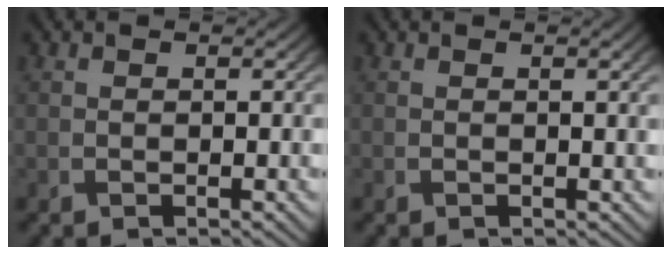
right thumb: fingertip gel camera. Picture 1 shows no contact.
{"total": 1.4, "force": [0.3, 0.2, 1.3], "torque": [-0.018, 0.002, 0.004]}